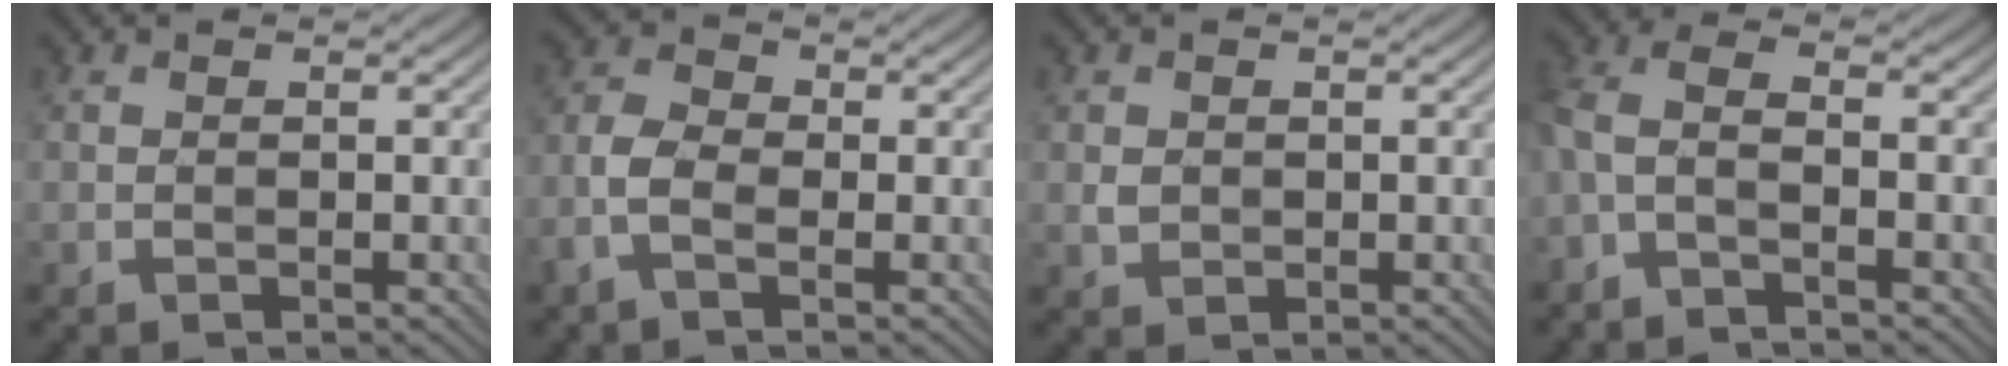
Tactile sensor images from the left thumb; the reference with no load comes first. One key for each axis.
{"total": 3.9, "fx": -1.5, "fy": 2.2, "fz": 2.8, "tx": -0.075, "ty": 0.006, "tz": -0.042}
{"total": 1.5, "fx": 0.2, "fy": 1.4, "fz": 0.5, "tx": -0.017, "ty": -0.004, "tz": 0.005}
{"total": 3.5, "fx": -1.9, "fy": 1.4, "fz": 2.6, "tx": -0.069, "ty": 0.009, "tz": -0.048}